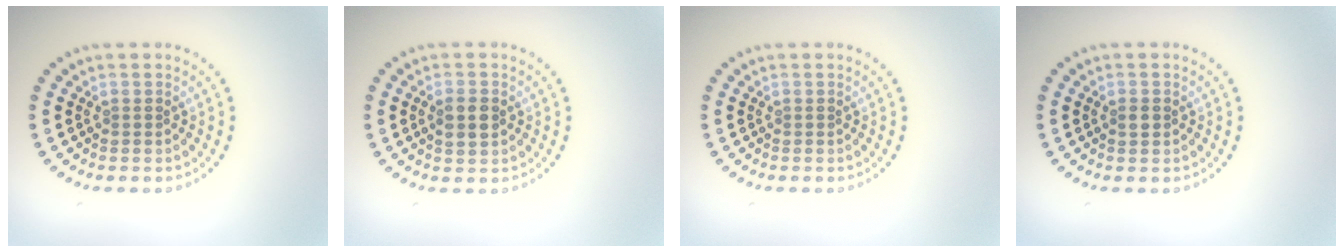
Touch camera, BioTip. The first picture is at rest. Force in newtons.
{"total": 2.1, "press": 2.1, "slide": 0.2}
{"total": 0.0}
{"total": 1.1, "press": 1.1, "slide": 0.1}